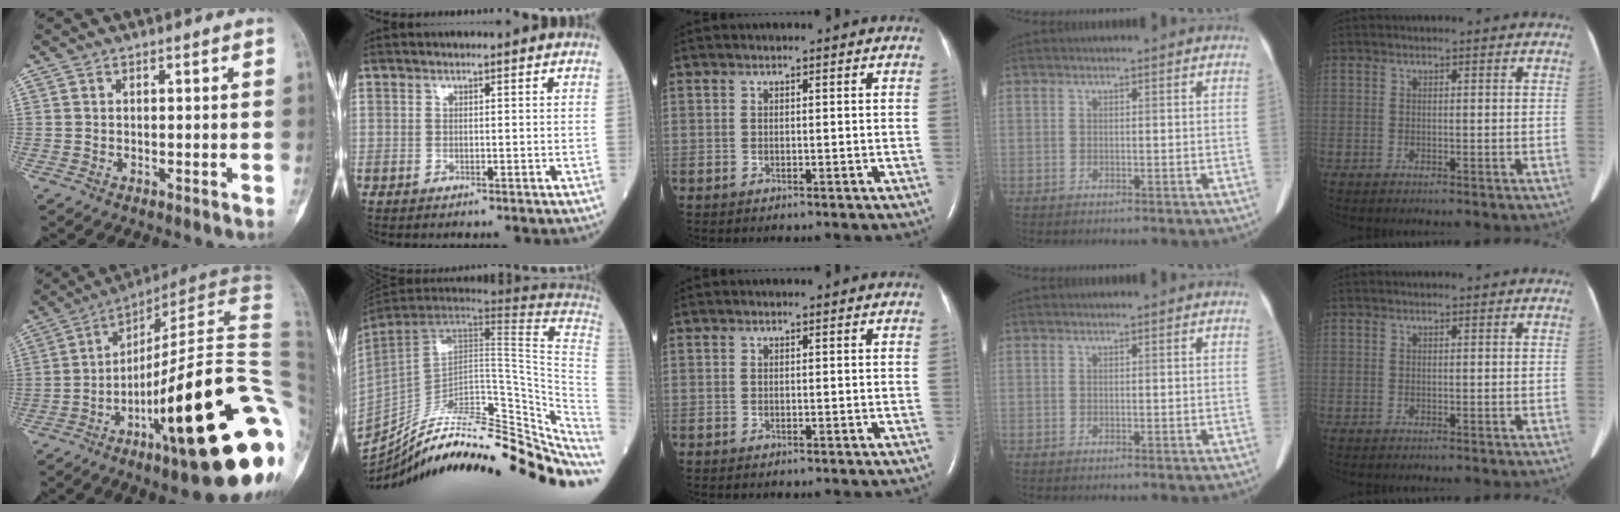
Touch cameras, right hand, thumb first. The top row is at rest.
{"thumb": {"total": 29.7, "force": [-8.3, 4.1, 28.2], "torque": [-0.324, 0.031, -0.130]}, "index": {"total": 32.4, "force": [-27.4, 6.3, 15.9], "torque": [-0.187, -0.015, -0.388]}}